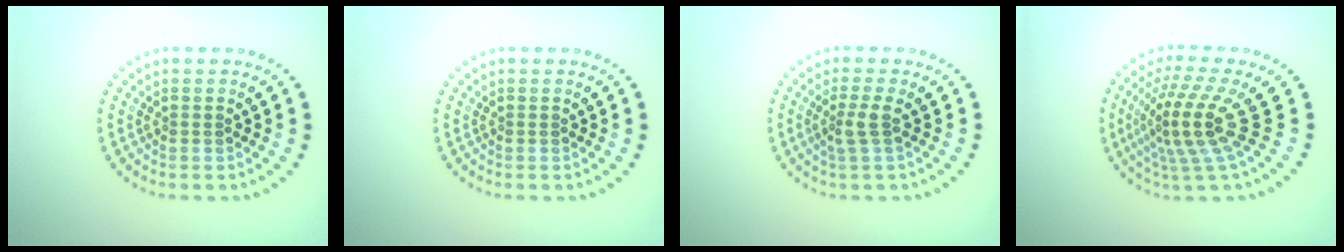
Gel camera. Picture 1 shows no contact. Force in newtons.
{"total": 0.0}
{"total": 1.9, "press": 1.5, "slide": 1.3}
{"total": 5.2, "press": 3.7, "slide": 3.7}